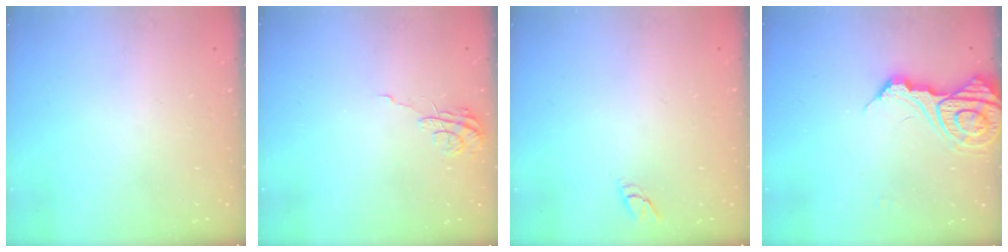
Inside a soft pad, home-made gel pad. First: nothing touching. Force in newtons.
{"total": 7.0, "press": 7.0, "slide": 0.4}
{"total": 3.6, "press": 3.6, "slide": 0.4}
{"total": 12.2, "press": 12.1, "slide": 1.3}